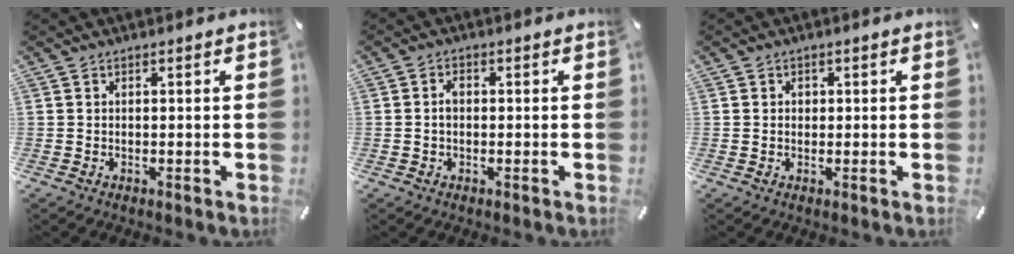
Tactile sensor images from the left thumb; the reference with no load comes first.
{"total": 2.0, "force": [0.0, 1.3, 1.5], "torque": [-0.031, 0.005, -0.002]}
{"total": 1.3, "force": [0.1, 1.2, 0.5], "torque": [-0.004, 0.002, -0.002]}